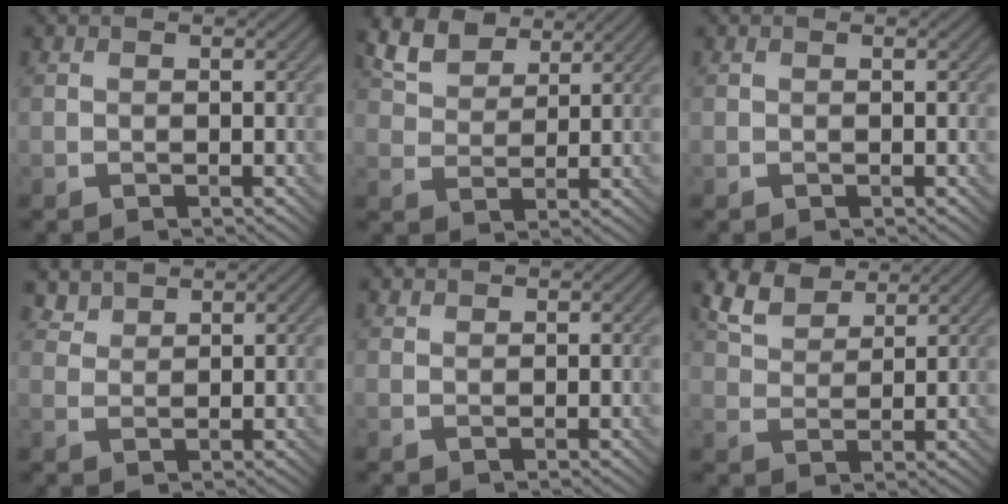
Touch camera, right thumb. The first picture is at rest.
{"total": 7.6, "force": [5.4, 3.5, 3.9], "torque": [-0.096, 0.013, 0.108]}
{"total": 0.0}
{"total": 2.7, "force": [2.4, 0.9, 0.8], "torque": [-0.020, 0.000, 0.060]}
{"total": 0.9, "force": [0.8, 0.2, 0.2], "torque": [-0.006, 0.002, 0.019]}
{"total": 6.8, "force": [5.2, 2.8, 3.5], "torque": [-0.085, 0.015, 0.104]}